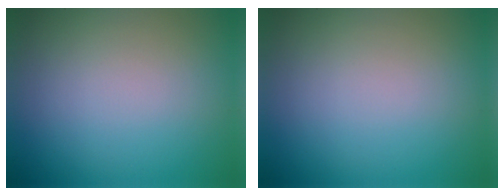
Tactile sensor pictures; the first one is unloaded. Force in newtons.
{"total": 0.0}